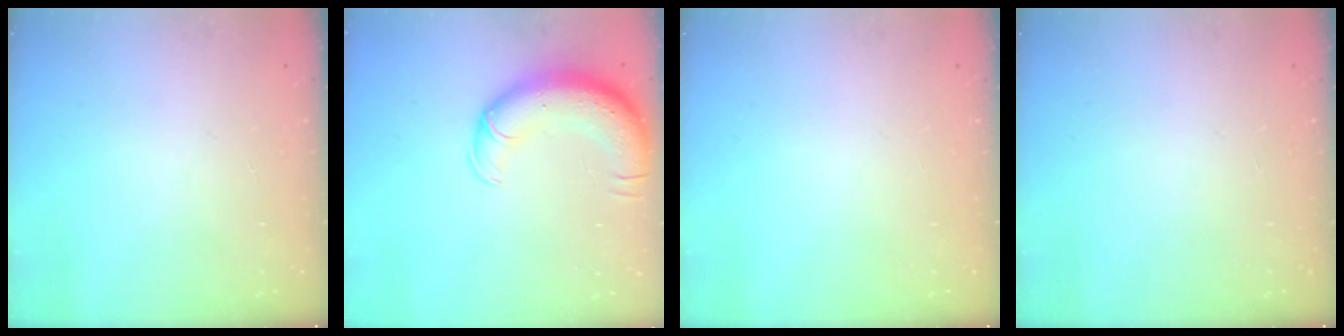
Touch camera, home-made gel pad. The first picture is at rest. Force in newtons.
{"total": 13.9, "press": 13.5, "slide": 3.3}
{"total": 0.0}
{"total": 0.0}